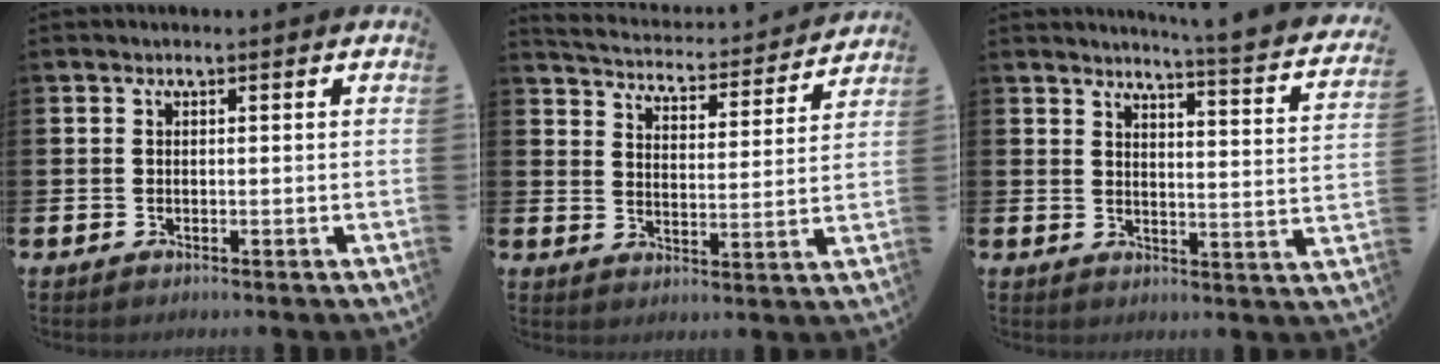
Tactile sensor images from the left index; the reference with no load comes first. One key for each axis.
{"total": 4.3, "fx": 4.3, "fy": 0.6, "fz": 0.4, "tx": -0.032, "ty": -0.039, "tz": 0.068}
{"total": 4.6, "fx": 4.4, "fy": -0.6, "fz": 1.1, "tx": -0.028, "ty": -0.044, "tz": 0.068}